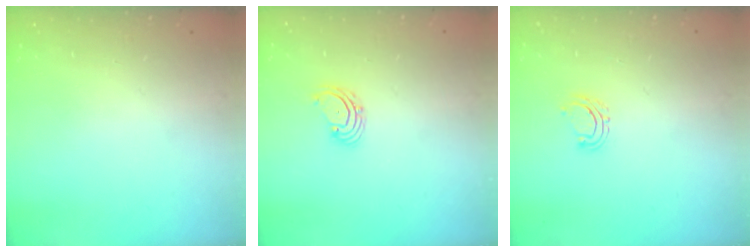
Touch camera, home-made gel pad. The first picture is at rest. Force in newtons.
{"total": 2.6, "press": 2.5, "slide": 0.6}
{"total": 4.7, "press": 4.7, "slide": 0.8}